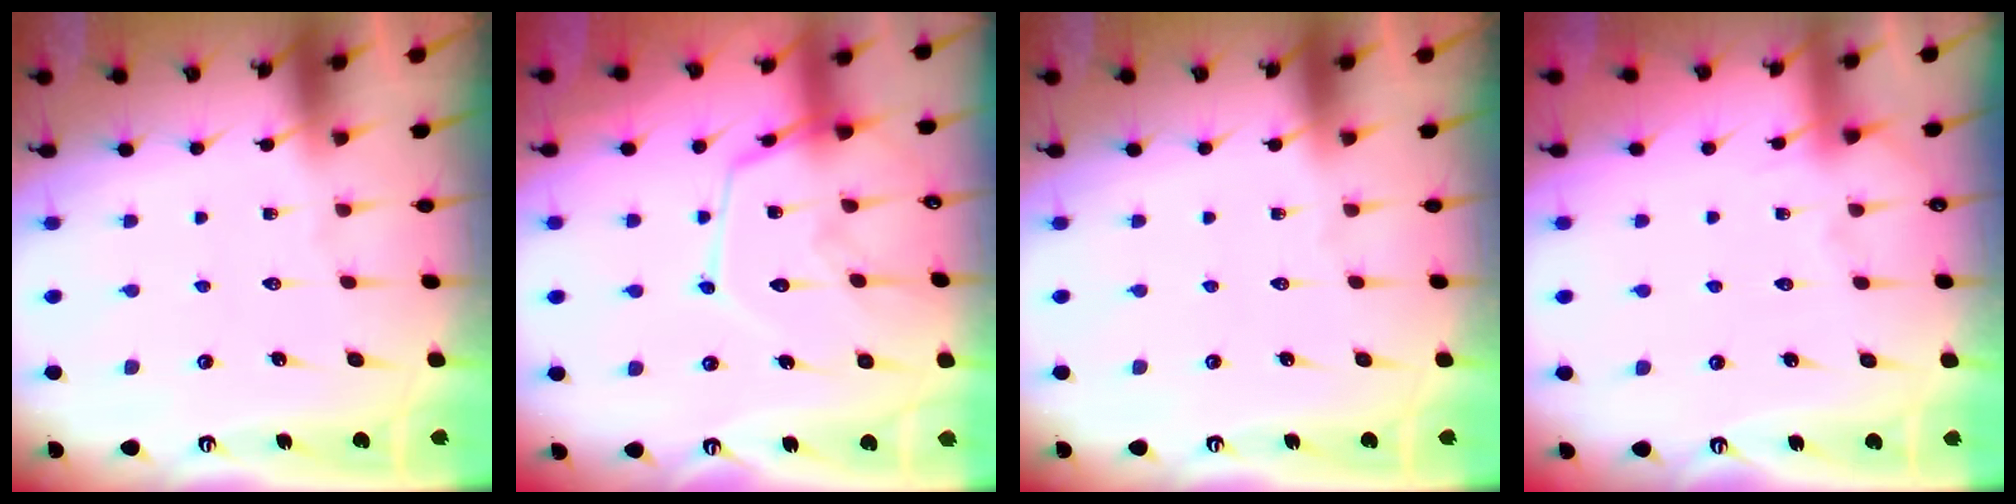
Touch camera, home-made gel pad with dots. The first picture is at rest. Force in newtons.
{"total": 13.6, "press": 13.6, "slide": 0.5}
{"total": 0.0}
{"total": 2.9, "press": 2.9, "slide": 0.4}